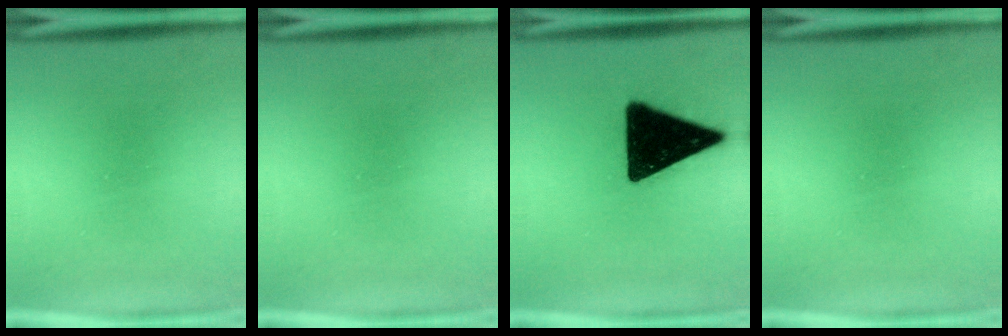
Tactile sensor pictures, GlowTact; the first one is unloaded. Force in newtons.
{"total": 0.0}
{"total": 18.5}
{"total": 0.0}